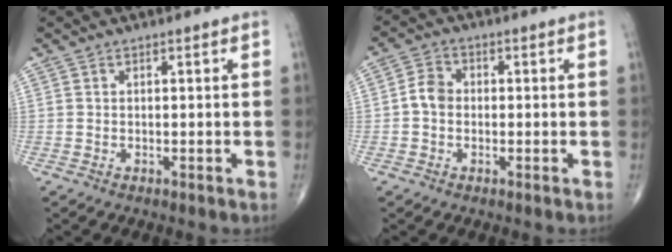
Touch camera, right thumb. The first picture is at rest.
{"total": 3.8, "force": [-0.5, 3.0, 2.2], "torque": [-0.035, 0.014, -0.018]}